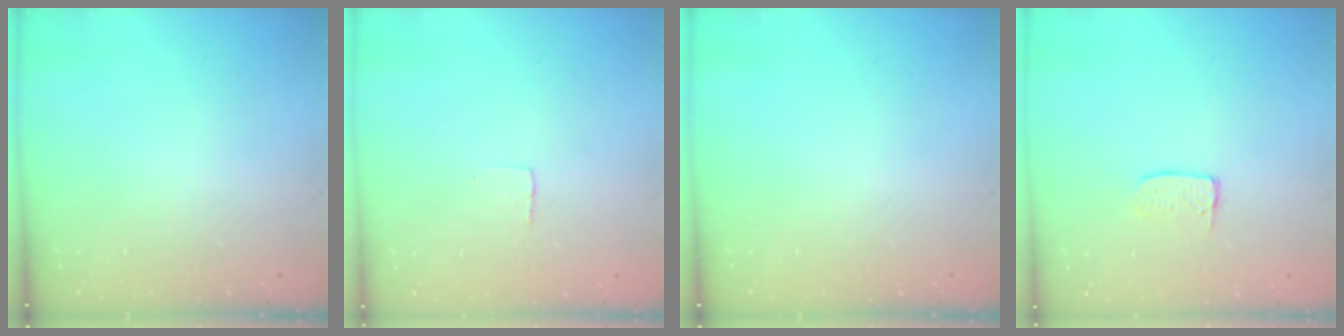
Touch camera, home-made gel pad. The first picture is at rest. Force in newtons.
{"total": 2.3, "press": 2.3, "slide": 0.1}
{"total": 0.0}
{"total": 4.3, "press": 4.3, "slide": 0.3}